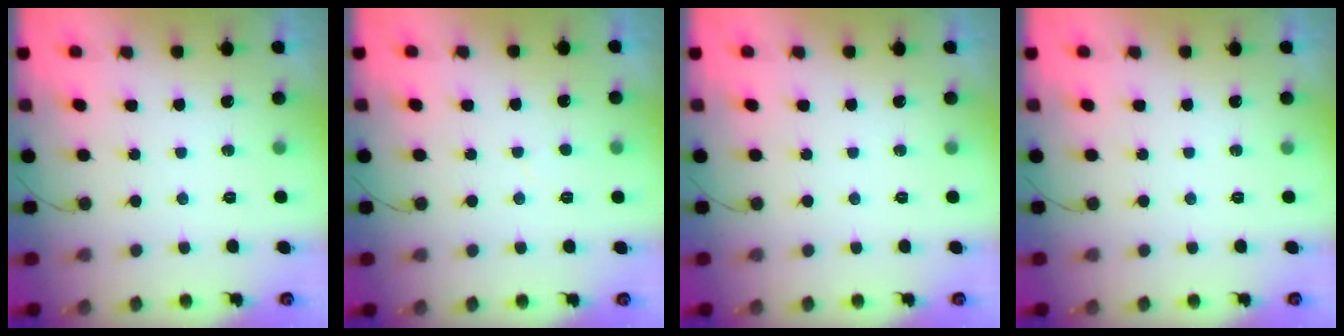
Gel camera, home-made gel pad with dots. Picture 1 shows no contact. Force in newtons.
{"total": 1.9, "press": 1.9, "slide": 0.2}
{"total": 0.0}
{"total": 0.0}